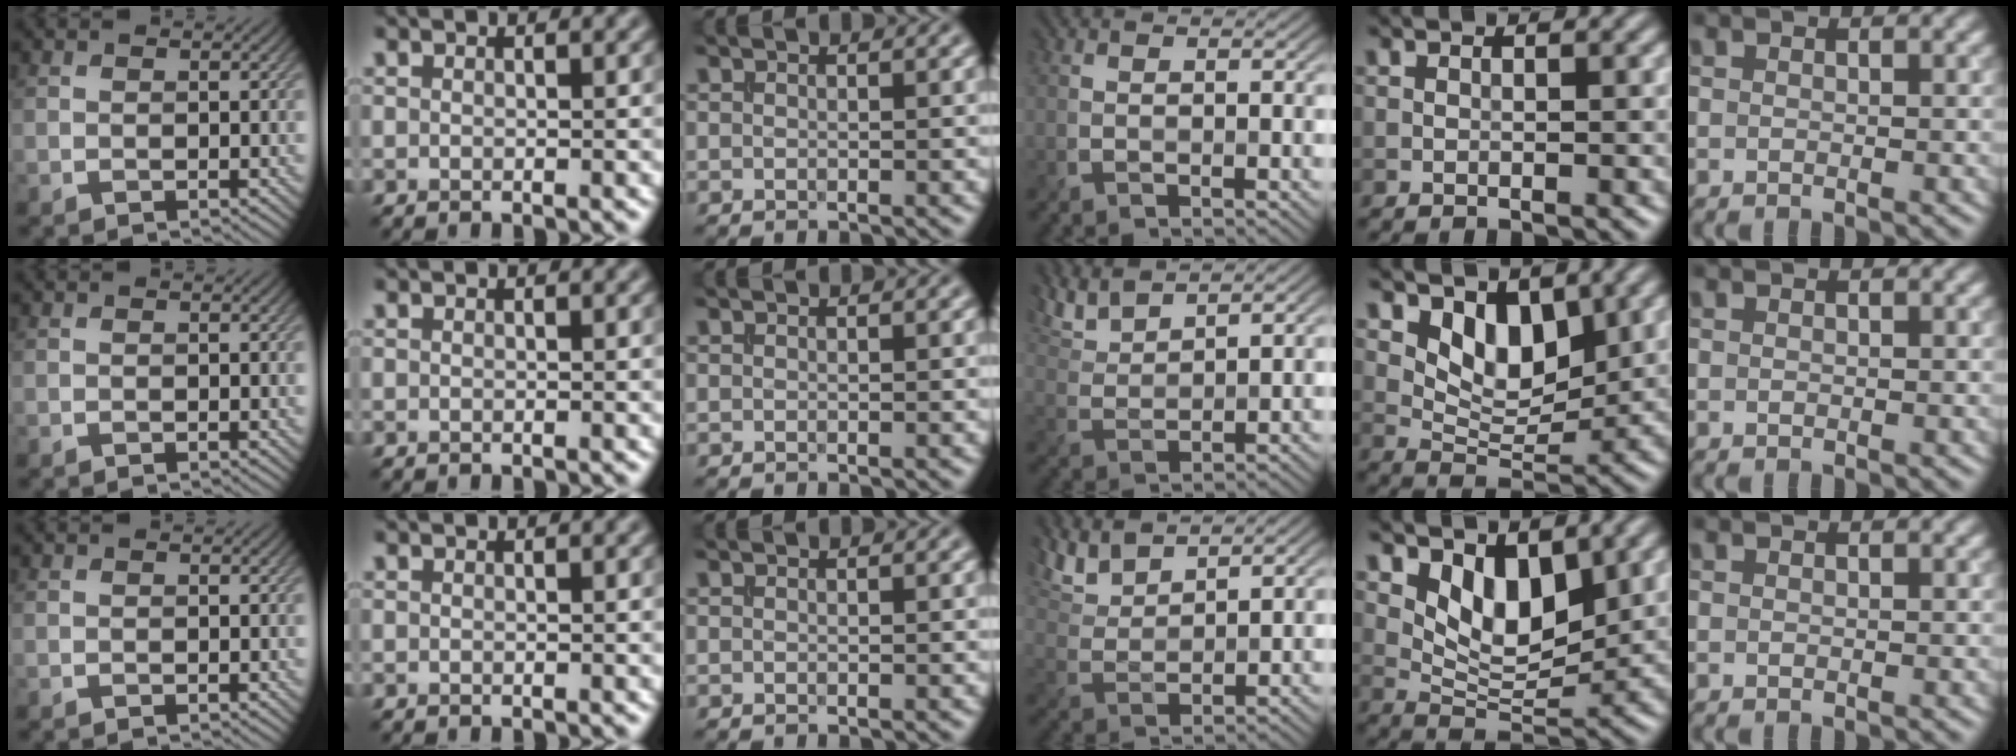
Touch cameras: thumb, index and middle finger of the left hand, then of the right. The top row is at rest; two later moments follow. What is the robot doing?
{"motion": "extract", "object": "file holder"}